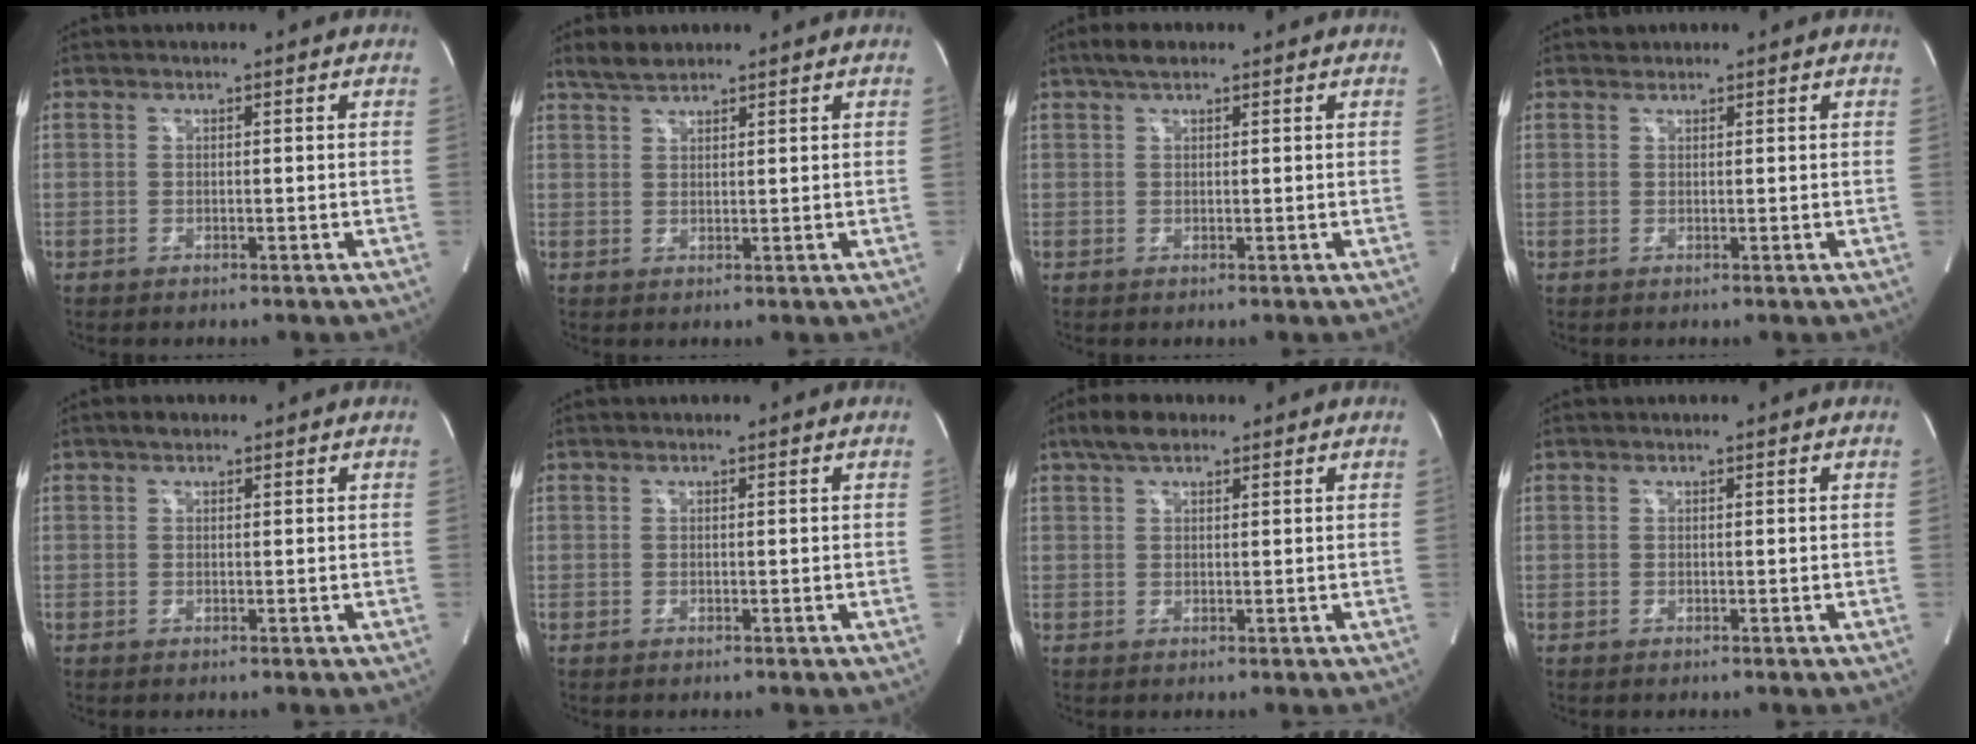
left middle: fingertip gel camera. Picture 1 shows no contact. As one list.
[{"total": 2.9, "force": [2.6, 0.9, 1.0], "torque": [-0.026, 0.012, 0.051]}, {"total": 2.7, "force": [1.9, 0.9, 1.7], "torque": [-0.036, 0.017, 0.034]}, {"total": 0.7, "force": [0.6, 0.3, -0.1], "torque": [-0.002, 0.005, 0.010]}, {"total": 1.3, "force": [0.9, 0.7, 0.6], "torque": [-0.013, 0.011, 0.014]}, {"total": 0.0}, {"total": 4.2, "force": [2.9, 1.6, 2.5], "torque": [-0.056, 0.019, 0.053]}, {"total": 0.0}]